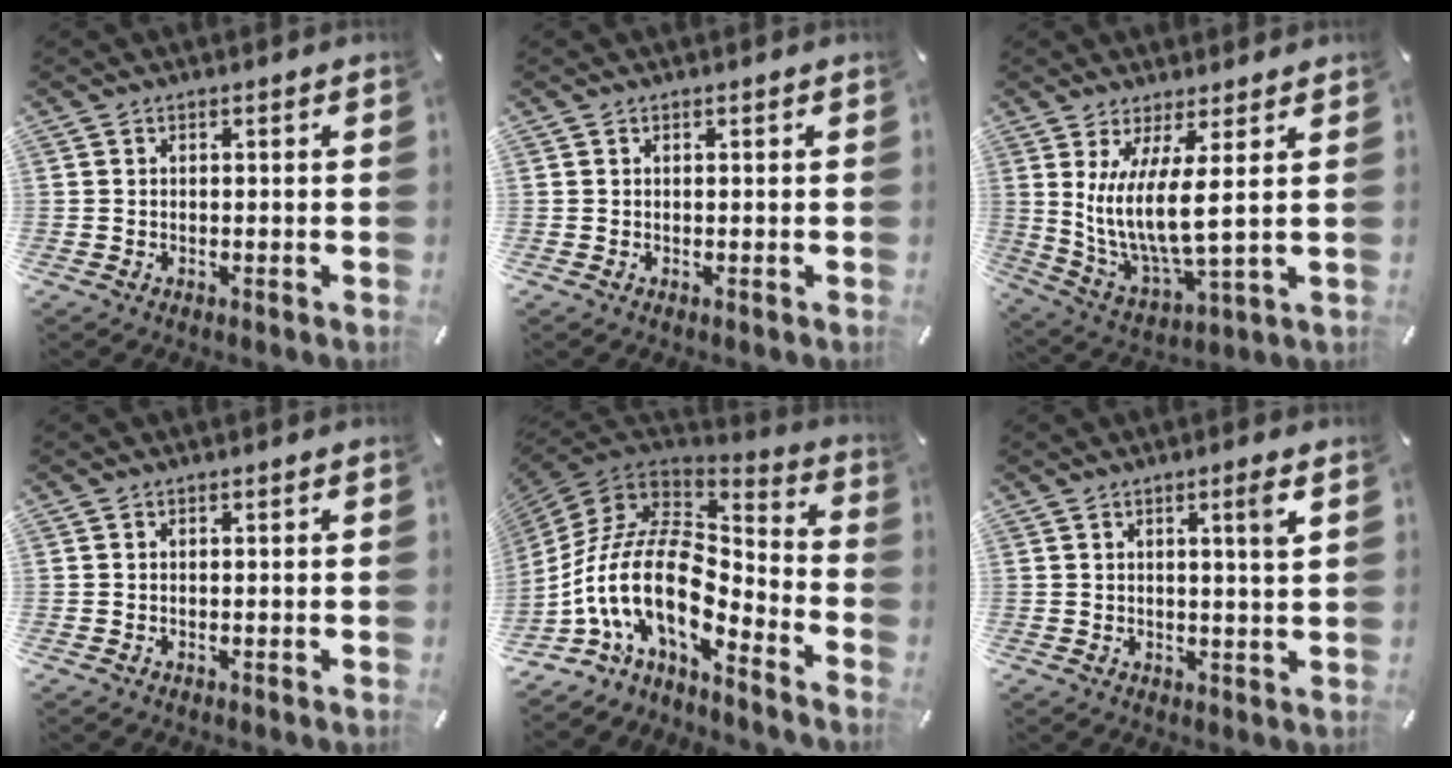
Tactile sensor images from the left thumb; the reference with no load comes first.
{"total": 0.0}
{"total": 11.2, "force": [3.2, 2.8, 10.4], "torque": [-0.231, -0.023, 0.061]}
{"total": 0.0}
{"total": 20.8, "force": [-6.4, 10.8, 16.6], "torque": [-0.377, -0.007, -0.116]}
{"total": 3.9, "force": [1.8, -0.2, 3.4], "torque": [-0.062, -0.008, 0.027]}